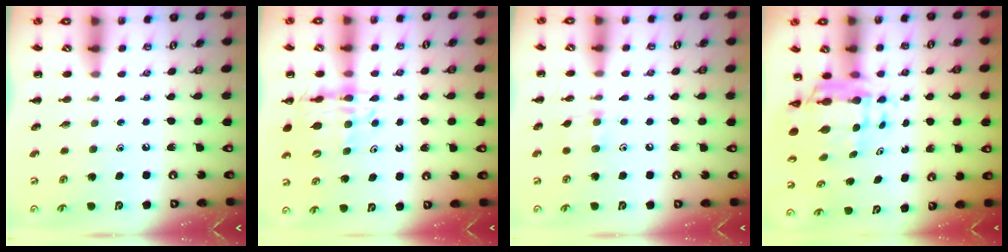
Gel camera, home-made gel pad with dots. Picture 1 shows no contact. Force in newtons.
{"total": 12.3, "press": 11.8, "slide": 3.7}
{"total": 6.4, "press": 6.4, "slide": 1.0}
{"total": 7.9, "press": 7.5, "slide": 2.6}